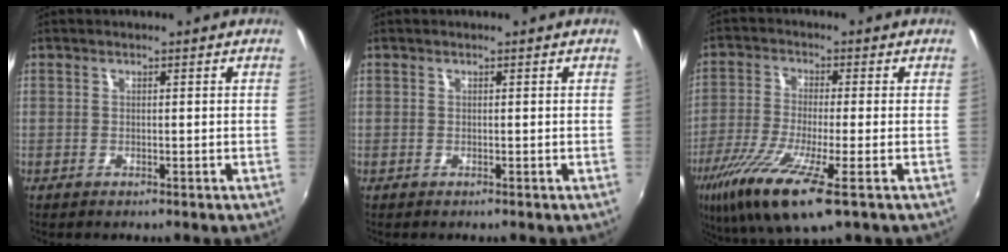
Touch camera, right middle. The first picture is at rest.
{"total": 0.0}
{"total": 14.2, "force": [-7.5, 2.2, 11.8], "torque": [-0.251, -0.049, -0.141]}